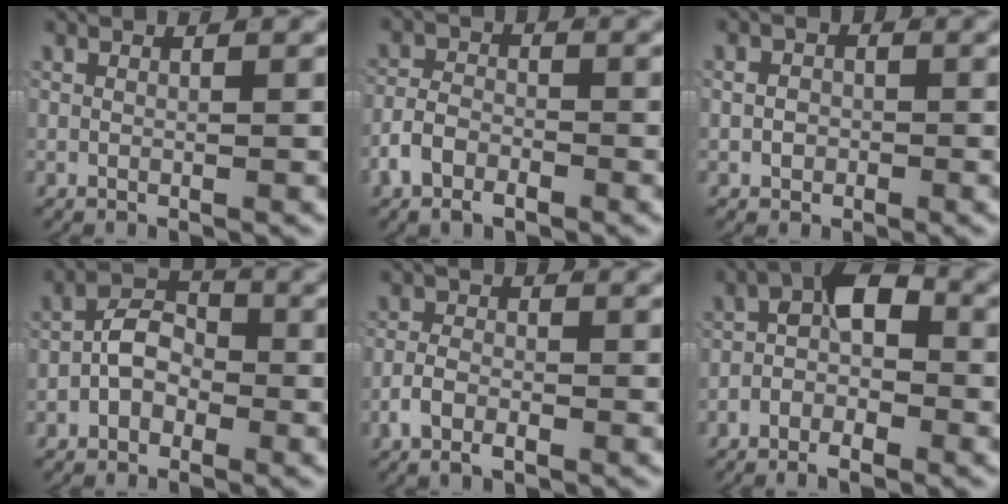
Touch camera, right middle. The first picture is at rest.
{"total": 3.2, "force": [-2.0, 1.9, 1.7], "torque": [-0.024, 0.003, -0.043]}
{"total": 1.5, "force": [-0.7, 1.2, 0.3], "torque": [0.006, 0.001, -0.015]}
{"total": 3.7, "force": [-1.2, 2.7, 2.2], "torque": [-0.024, 0.000, -0.029]}
{"total": 2.4, "force": [-1.4, 1.2, 1.5], "torque": [-0.026, 0.000, -0.032]}
{"total": 5.2, "force": [-1.6, 2.8, 4.1], "torque": [-0.060, 0.001, -0.036]}